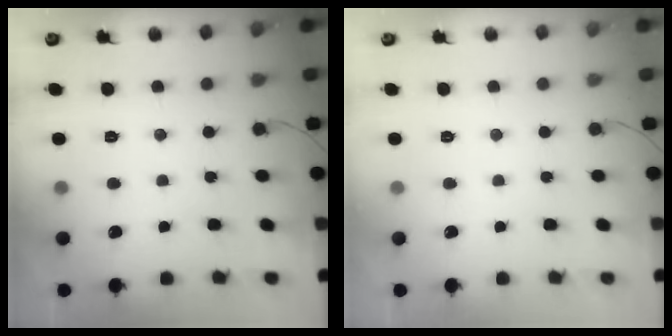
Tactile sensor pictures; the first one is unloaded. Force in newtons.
{"total": 0.0}